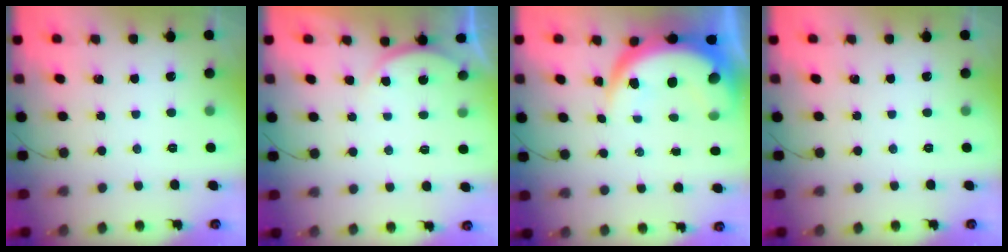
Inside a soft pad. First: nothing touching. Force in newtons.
{"total": 4.1, "press": 4.1, "slide": 0.5}
{"total": 10.4, "press": 10.3, "slide": 1.1}
{"total": 0.0}